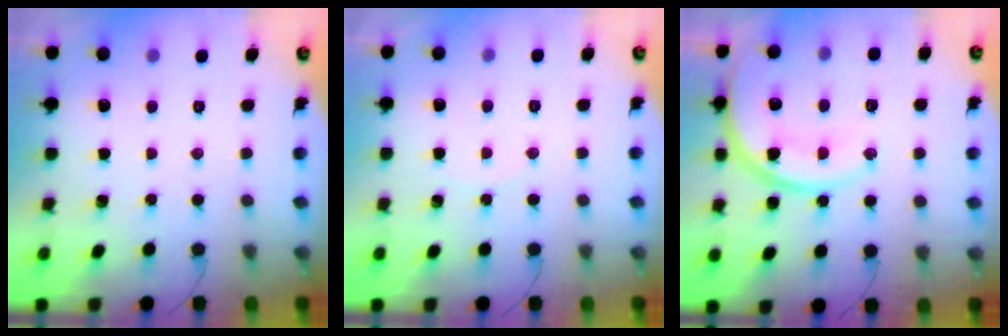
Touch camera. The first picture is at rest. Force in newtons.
{"total": 3.9, "press": 3.1, "slide": 2.3}
{"total": 16.2, "press": 16.2, "slide": 1.3}